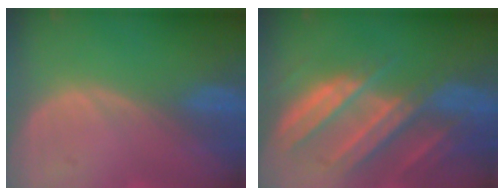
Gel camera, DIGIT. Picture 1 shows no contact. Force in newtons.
{"total": 10.3, "press": 9.0, "slide": 4.9}